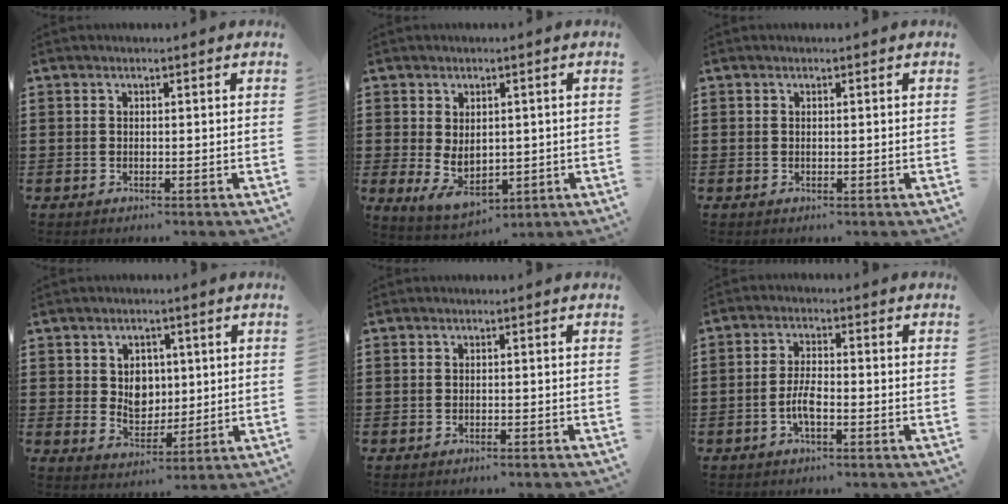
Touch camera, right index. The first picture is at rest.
{"total": 4.8, "force": [-0.6, 3.3, 3.4], "torque": [-0.069, 0.003, -0.015]}
{"total": 0.0}
{"total": 4.7, "force": [1.0, 4.0, 2.2], "torque": [-0.035, 0.004, 0.012]}
{"total": 0.7, "force": [-0.7, -0.1, 0.3], "torque": [-0.007, -0.002, -0.013]}
{"total": 3.9, "force": [-1.5, 1.1, 3.4], "torque": [-0.080, -0.001, -0.034]}